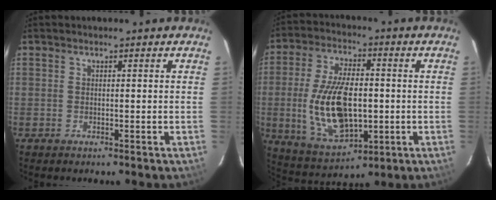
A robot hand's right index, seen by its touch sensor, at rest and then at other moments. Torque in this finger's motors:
{"motor_torque": [2.14, 0.00, 1.05, 0.21]}